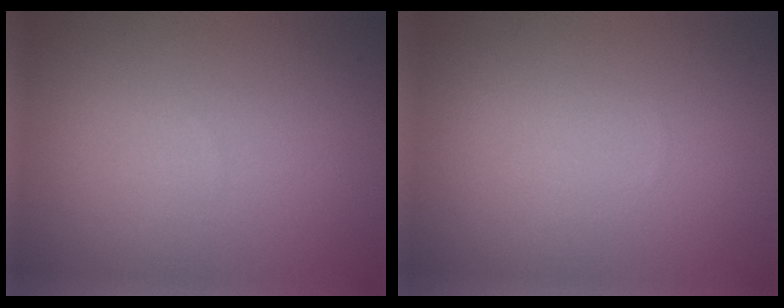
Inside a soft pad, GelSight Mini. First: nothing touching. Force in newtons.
{"total": 0.0}